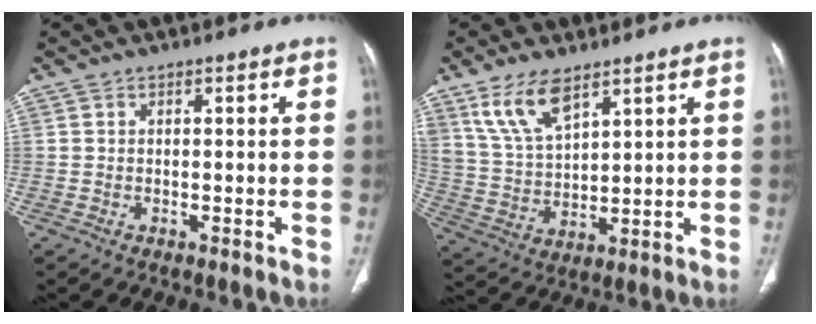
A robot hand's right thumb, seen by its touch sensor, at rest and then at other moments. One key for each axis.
{"total": 10.3, "fx": 6.7, "fy": 4.4, "fz": 6.5, "tx": -0.121, "ty": -0.028, "tz": 0.145}